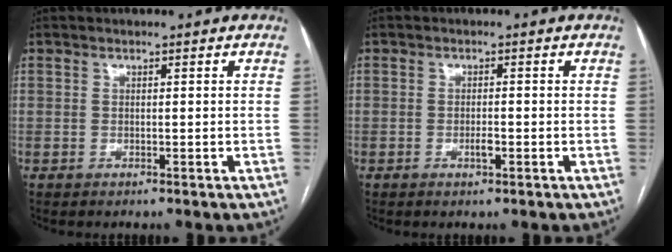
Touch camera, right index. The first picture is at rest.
{"total": 1.6, "force": [-0.6, 0.5, 1.4], "torque": [-0.025, 0.000, -0.009]}